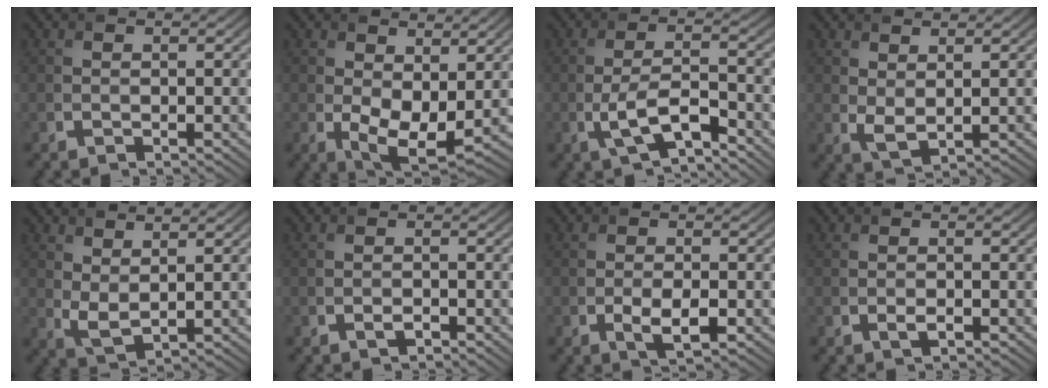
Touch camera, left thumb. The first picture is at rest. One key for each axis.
{"total": 6.4, "fx": 0.5, "fy": 3.7, "fz": 5.2, "tx": -0.104, "ty": -0.020, "tz": 0.018}
{"total": 5.5, "fx": -2.7, "fy": 1.8, "fz": 4.5, "tx": -0.098, "ty": -0.001, "tz": -0.053}
{"total": 2.3, "fx": 1.1, "fy": 1.0, "fz": 1.8, "tx": -0.045, "ty": -0.005, "tz": 0.025}
{"total": 3.2, "fx": 1.7, "fy": 1.4, "fz": 2.4, "tx": -0.058, "ty": -0.004, "tz": 0.038}
{"total": 1.1, "fx": -0.7, "fy": 0.5, "fz": 0.6, "tx": -0.009, "ty": -0.001, "tz": -0.012}
{"total": 3.4, "fx": -1.2, "fy": 1.4, "fz": 2.9, "tx": -0.059, "ty": -0.010, "tz": -0.019}
{"total": 1.2, "fx": -0.6, "fy": 0.5, "fz": 0.8, "tx": -0.015, "ty": -0.003, "tz": -0.009}